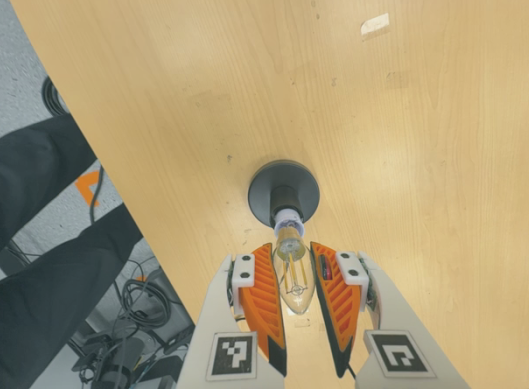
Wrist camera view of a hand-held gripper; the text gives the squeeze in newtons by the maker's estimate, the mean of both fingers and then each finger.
{"total": 14.7, "left": 16.1, "right": 13.3}